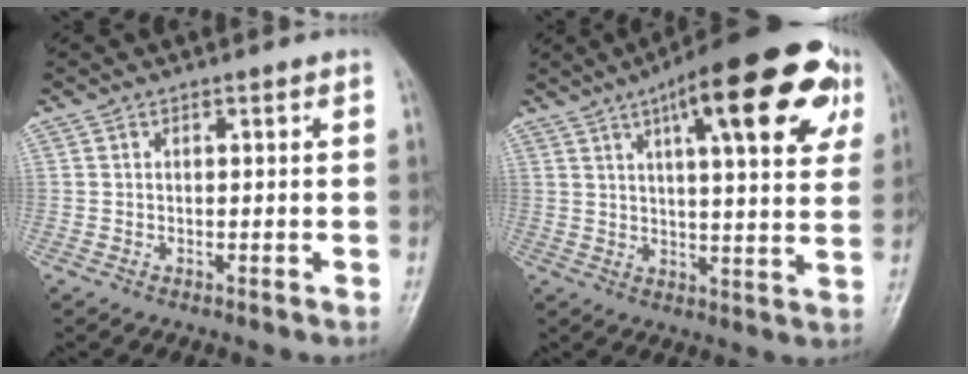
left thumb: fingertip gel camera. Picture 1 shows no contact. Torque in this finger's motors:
{"motor_torque": [0.61, 0.72, 1.63, -1.15, 0.34]}